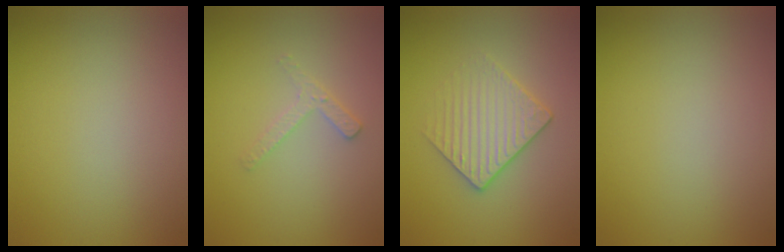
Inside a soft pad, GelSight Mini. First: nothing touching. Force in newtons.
{"total": 1.7, "press": 1.7, "slide": 0.3}
{"total": 3.1, "press": 2.9, "slide": 1.2}
{"total": 0.0}